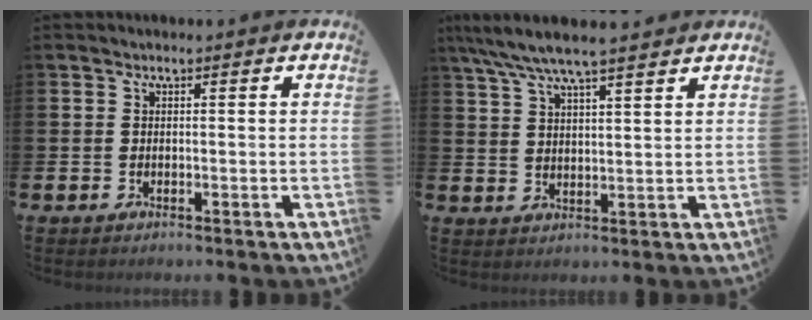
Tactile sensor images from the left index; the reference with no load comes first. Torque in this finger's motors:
{"motor_torque": [1.22, -0.83, 0.94, 0.21]}